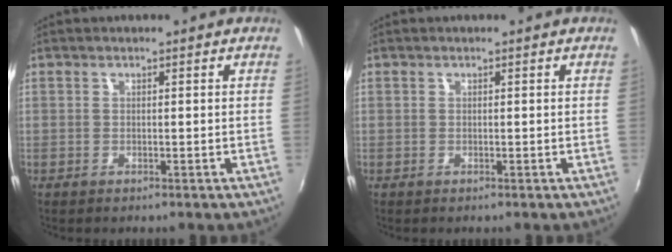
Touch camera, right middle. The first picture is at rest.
{"total": 0.0}